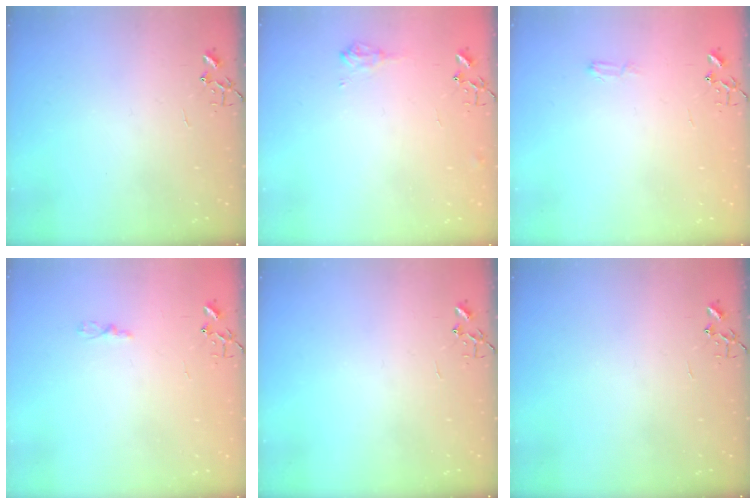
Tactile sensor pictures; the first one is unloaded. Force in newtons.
{"total": 7.4, "press": 7.4, "slide": 0.5}
{"total": 4.3, "press": 4.3, "slide": 0.4}
{"total": 2.9, "press": 2.9, "slide": 0.4}
{"total": 0.0}
{"total": 0.0}